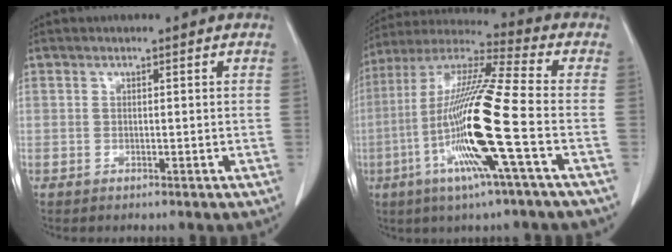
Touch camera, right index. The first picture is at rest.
{"total": 18.2, "force": [-5.0, -0.7, 17.5], "torque": [-0.353, -0.013, -0.107]}